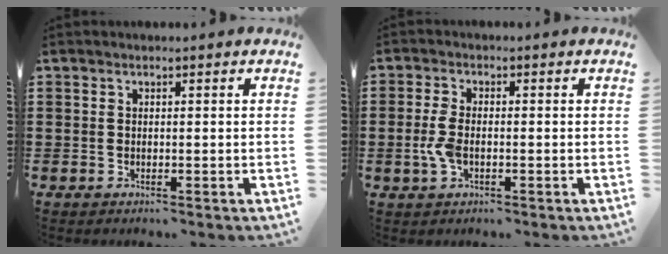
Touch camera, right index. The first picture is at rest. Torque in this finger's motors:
{"motor_torque": [0.83, -0.11, 0.13, 0.14]}